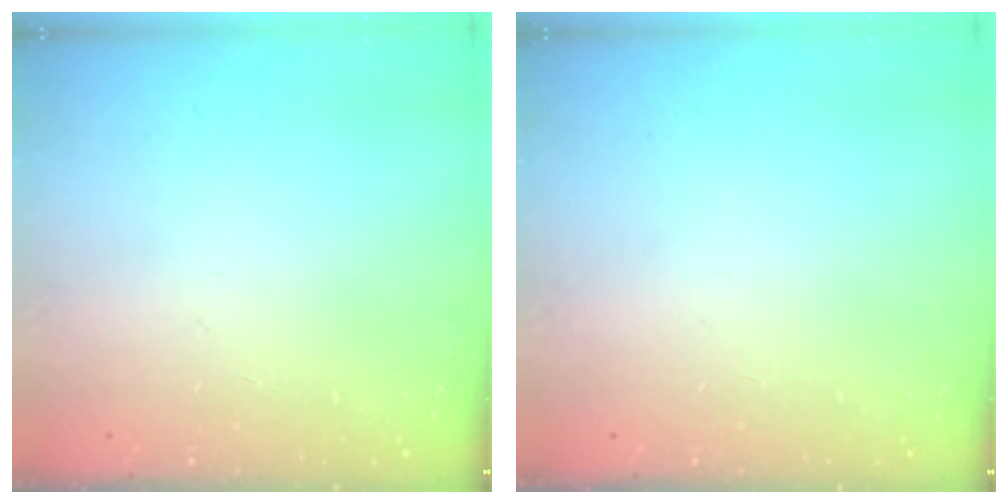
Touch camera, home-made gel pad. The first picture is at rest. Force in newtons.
{"total": 0.0}